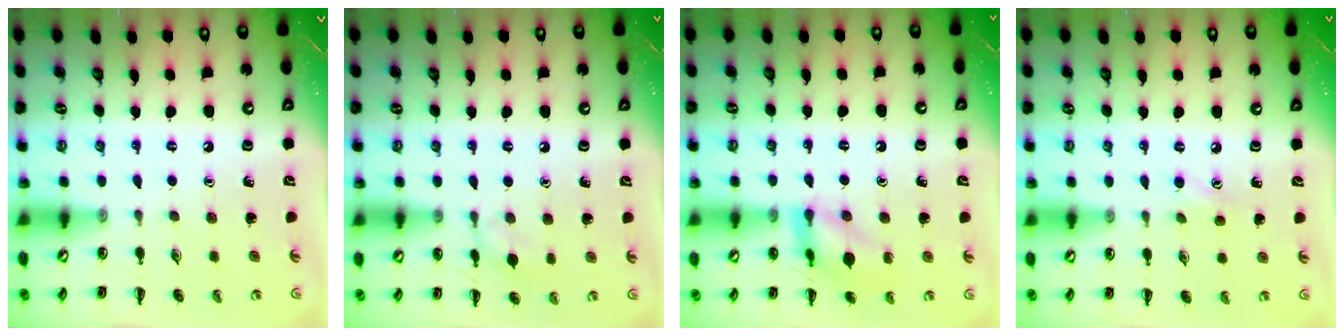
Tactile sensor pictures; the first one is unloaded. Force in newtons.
{"total": 7.0, "press": 6.7, "slide": 1.7}
{"total": 13.3, "press": 13.2, "slide": 1.2}
{"total": 2.0, "press": 1.9, "slide": 0.6}